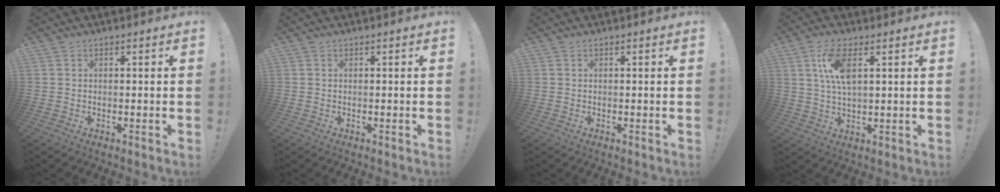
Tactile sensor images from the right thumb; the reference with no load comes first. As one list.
[{"total": 0.0}, {"total": 0.0}, {"total": 9.1, "force": [3.3, 3.4, 7.8], "torque": [-0.151, -0.003, 0.060]}]